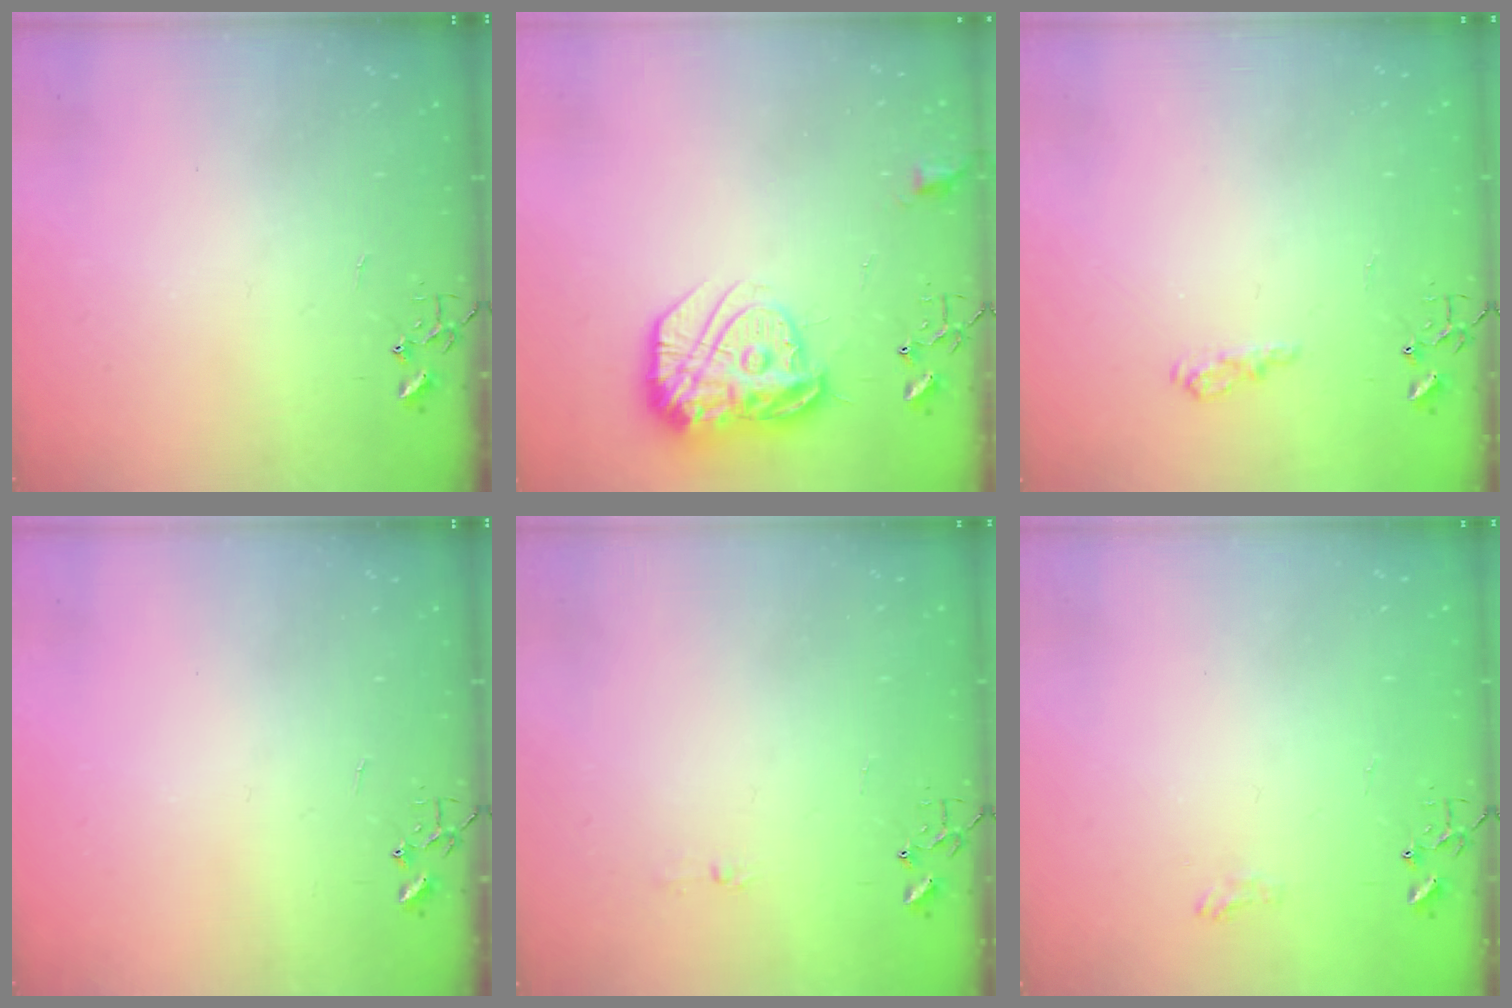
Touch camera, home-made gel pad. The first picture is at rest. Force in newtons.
{"total": 18.0, "press": 17.9, "slide": 1.6}
{"total": 9.8, "press": 9.7, "slide": 1.0}
{"total": 0.0}
{"total": 3.5, "press": 3.5, "slide": 0.4}
{"total": 6.3, "press": 6.3, "slide": 0.8}